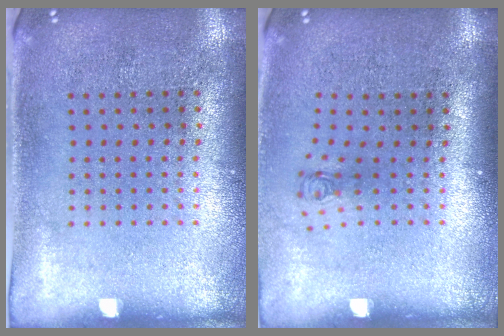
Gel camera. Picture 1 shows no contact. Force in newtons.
{"total": 0.8, "press": 0.4, "slide": 0.7}